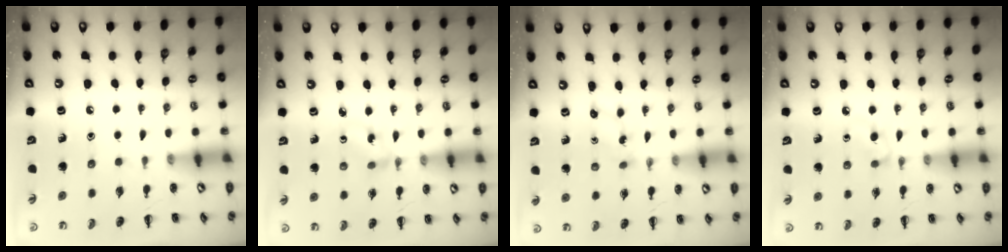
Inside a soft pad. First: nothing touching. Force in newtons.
{"total": 1.7, "press": 1.6, "slide": 0.7}
{"total": 1.3, "press": 1.2, "slide": 0.4}
{"total": 2.4, "press": 2.1, "slide": 1.1}